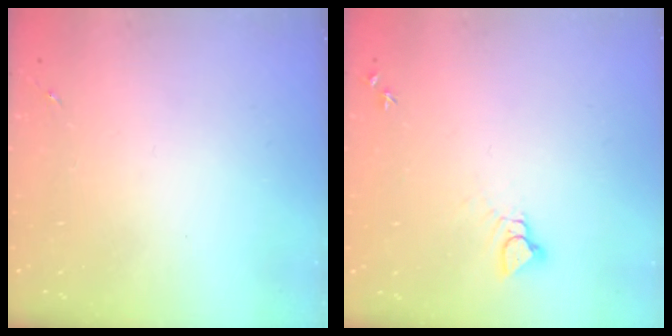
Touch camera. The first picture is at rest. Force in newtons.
{"total": 3.9, "press": 3.9, "slide": 0.2}